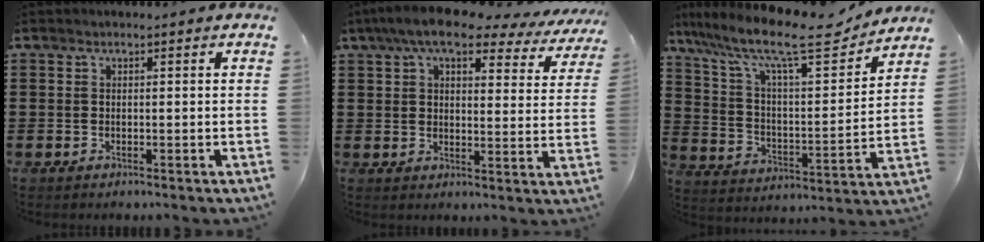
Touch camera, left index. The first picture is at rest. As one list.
[{"total": 8.5, "force": [6.8, 2.0, 4.8], "torque": [-0.100, -0.023, 0.117]}, {"total": 14.3, "force": [11.0, 2.7, 8.7], "torque": [-0.189, -0.062, 0.182]}]